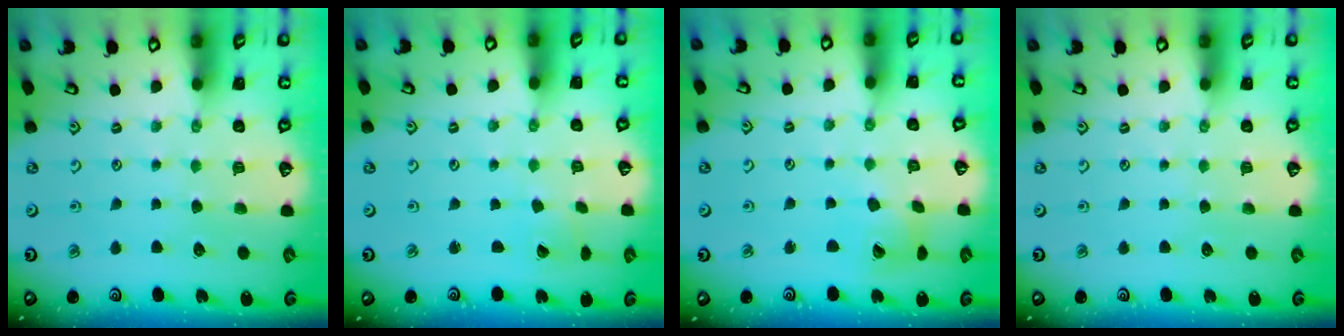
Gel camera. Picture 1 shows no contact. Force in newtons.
{"total": 0.0}
{"total": 7.4, "press": 7.3, "slide": 1.1}
{"total": 0.0}